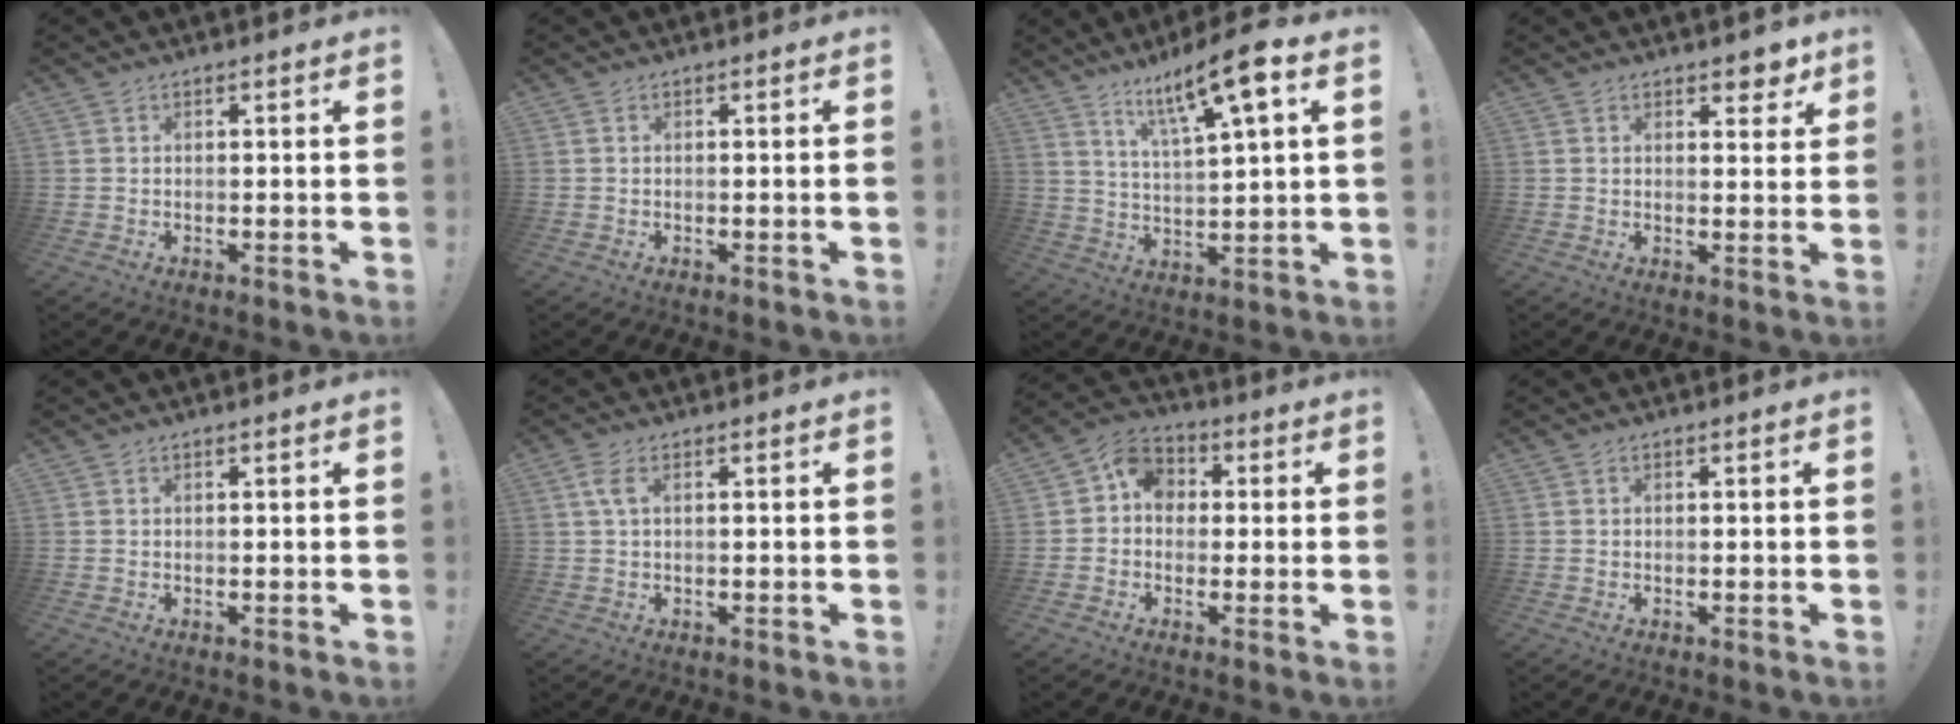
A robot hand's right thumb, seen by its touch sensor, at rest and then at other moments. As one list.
[{"total": 1.1, "force": [-0.2, -0.3, 1.1], "torque": [-0.018, 0.001, -0.006]}, {"total": 12.8, "force": [7.5, 1.9, 10.1], "torque": [-0.166, -0.042, 0.115]}, {"total": 4.1, "force": [3.1, 2.0, 1.8], "torque": [0.004, -0.027, 0.050]}, {"total": 0.0}, {"total": 3.5, "force": [1.0, 1.1, 3.2], "torque": [-0.062, 0.003, 0.020]}, {"total": 8.2, "force": [0.5, 7.0, 4.2], "torque": [-0.070, 0.020, 0.018]}, {"total": 0.0}]